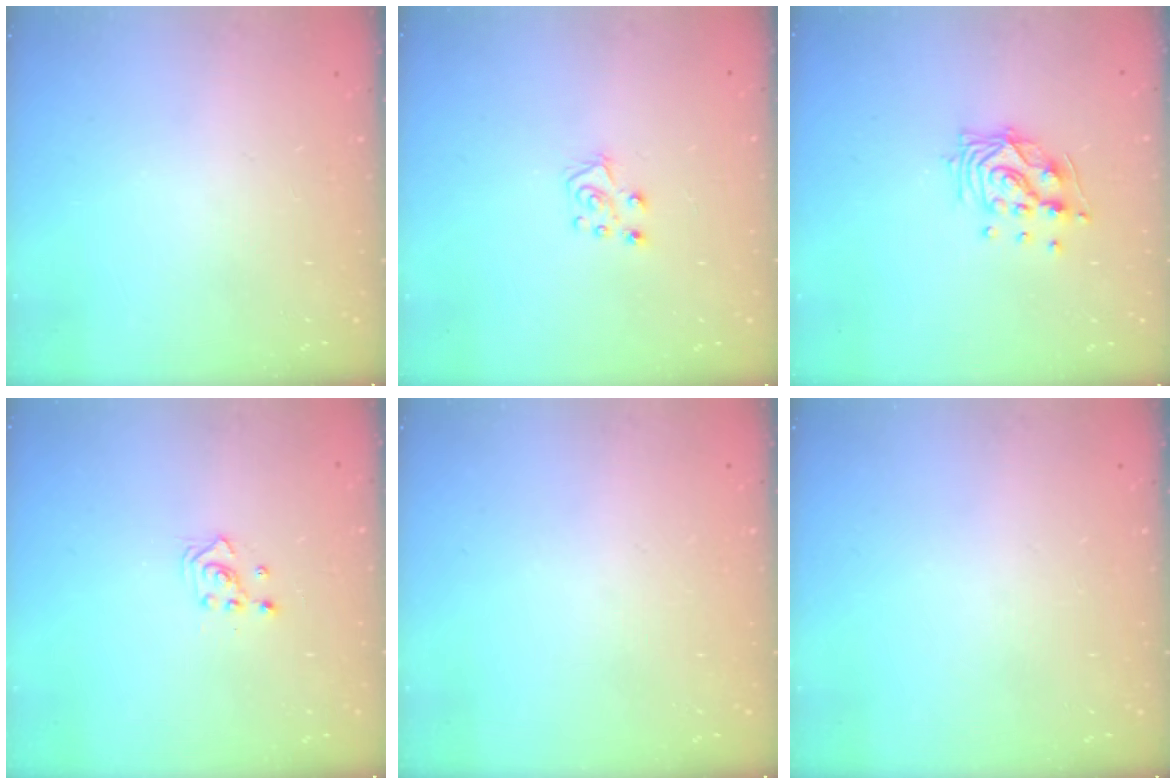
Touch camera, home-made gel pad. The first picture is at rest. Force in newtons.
{"total": 6.8, "press": 6.8, "slide": 0.4}
{"total": 11.0, "press": 11.0, "slide": 0.9}
{"total": 2.3, "press": 2.3, "slide": 0.3}
{"total": 0.0}
{"total": 0.0}